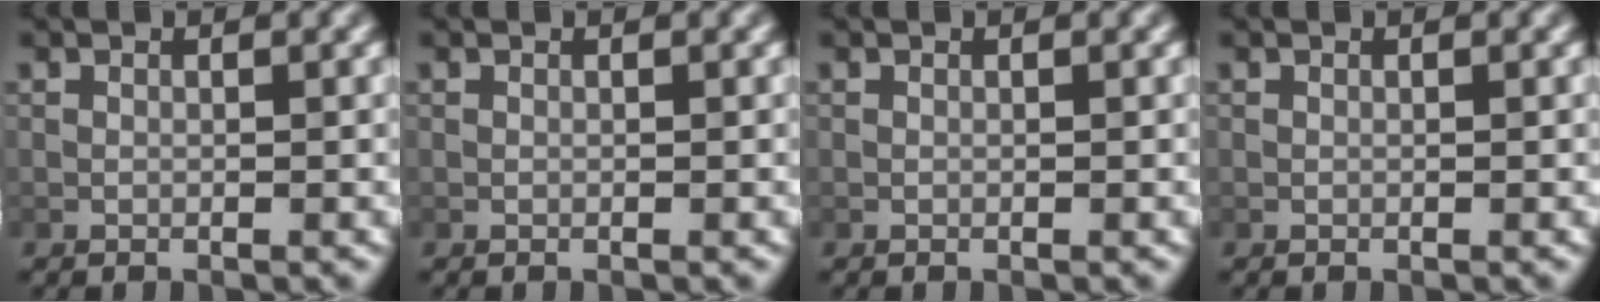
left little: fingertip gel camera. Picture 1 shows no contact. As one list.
[{"total": 0.0}, {"total": 0.0}, {"total": 0.0}]